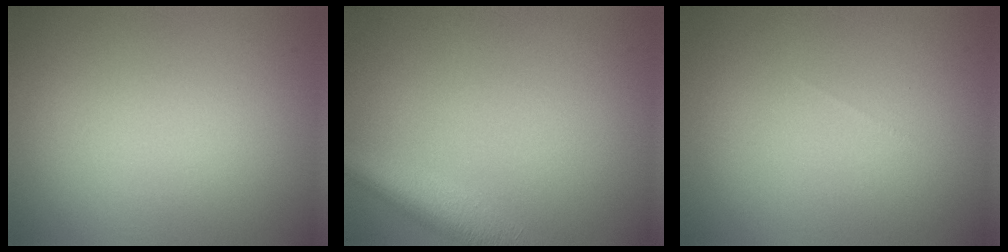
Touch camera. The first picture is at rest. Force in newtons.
{"total": 5.2, "press": 5.2, "slide": 0.3}
{"total": 0.0}